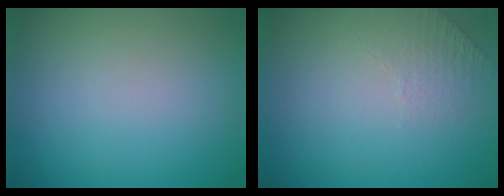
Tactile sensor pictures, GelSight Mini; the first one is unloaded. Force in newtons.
{"total": 1.2, "press": 0.7, "slide": 0.9}